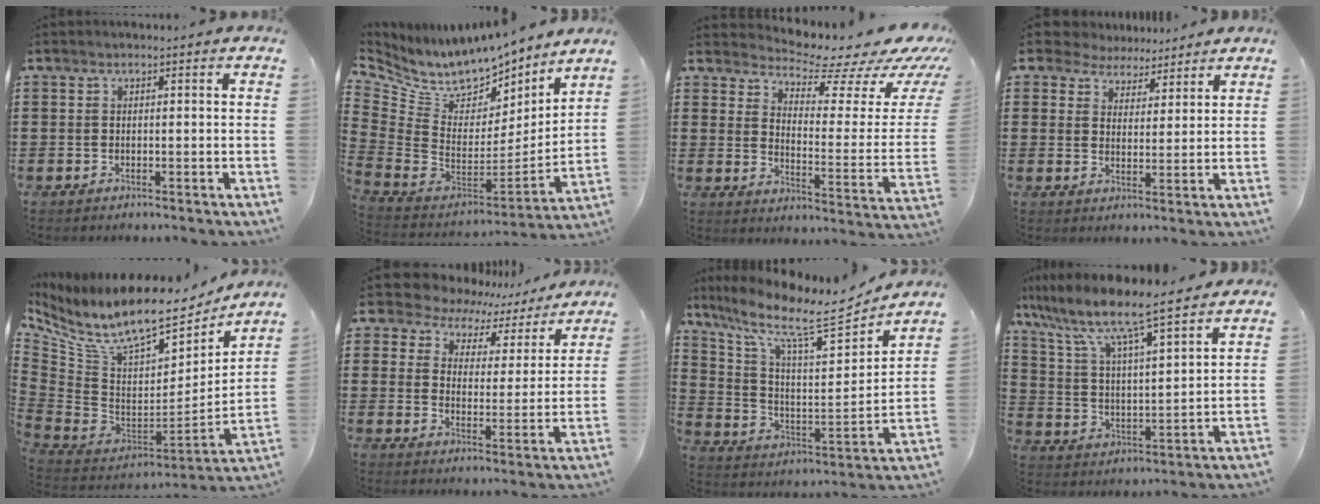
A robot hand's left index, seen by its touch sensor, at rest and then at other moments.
{"total": 7.8, "force": [6.9, 3.2, 1.5], "torque": [-0.076, -0.069, 0.122]}
{"total": 7.7, "force": [7.0, 1.6, 2.9], "torque": [-0.059, -0.062, 0.115]}
{"total": 4.7, "force": [4.4, 1.9, 0.0], "torque": [-0.024, -0.007, 0.080]}
{"total": 12.2, "force": [9.1, 3.7, 7.3], "torque": [-0.175, -0.067, 0.155]}
{"total": 6.8, "force": [6.3, 2.5, 0.8], "torque": [-0.046, -0.038, 0.109]}
{"total": 10.7, "force": [8.3, 2.3, 6.3], "torque": [-0.140, -0.053, 0.132]}
{"total": 7.9, "force": [6.8, 0.9, 3.9], "torque": [-0.104, -0.039, 0.112]}